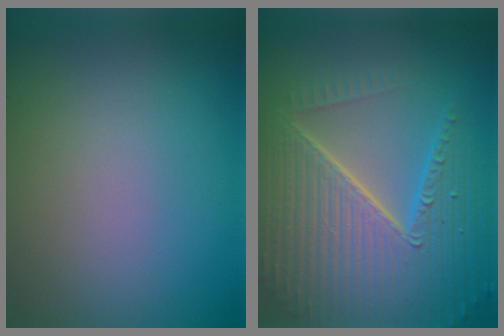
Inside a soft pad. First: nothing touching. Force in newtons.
{"total": 10.0, "press": 6.4, "slide": 7.8}